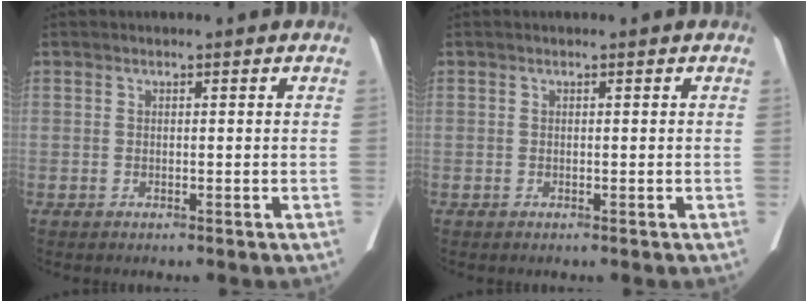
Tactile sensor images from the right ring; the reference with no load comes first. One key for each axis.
{"total": 0.0}